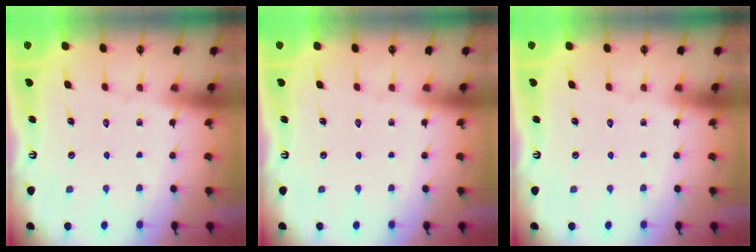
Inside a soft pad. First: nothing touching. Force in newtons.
{"total": 0.0}
{"total": 0.0}